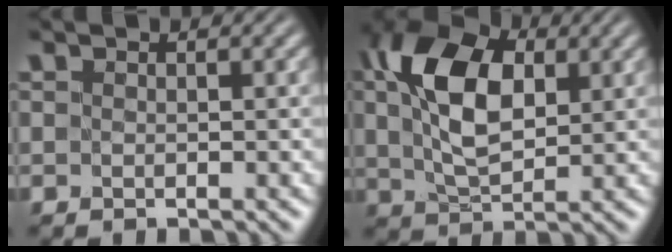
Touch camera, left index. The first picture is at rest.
{"total": 9.7, "force": [2.8, 5.5, 7.5], "torque": [-0.156, 0.017, 0.046]}